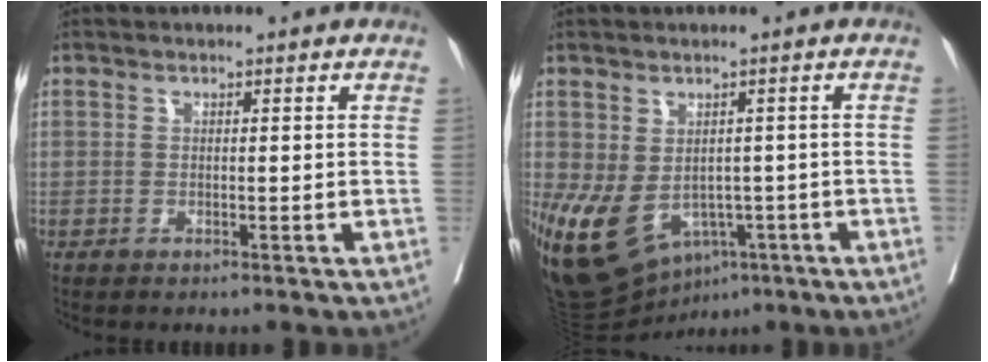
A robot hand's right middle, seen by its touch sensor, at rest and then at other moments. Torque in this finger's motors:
{"motor_torque": [0.94, -0.61, 1.05, 0.21]}